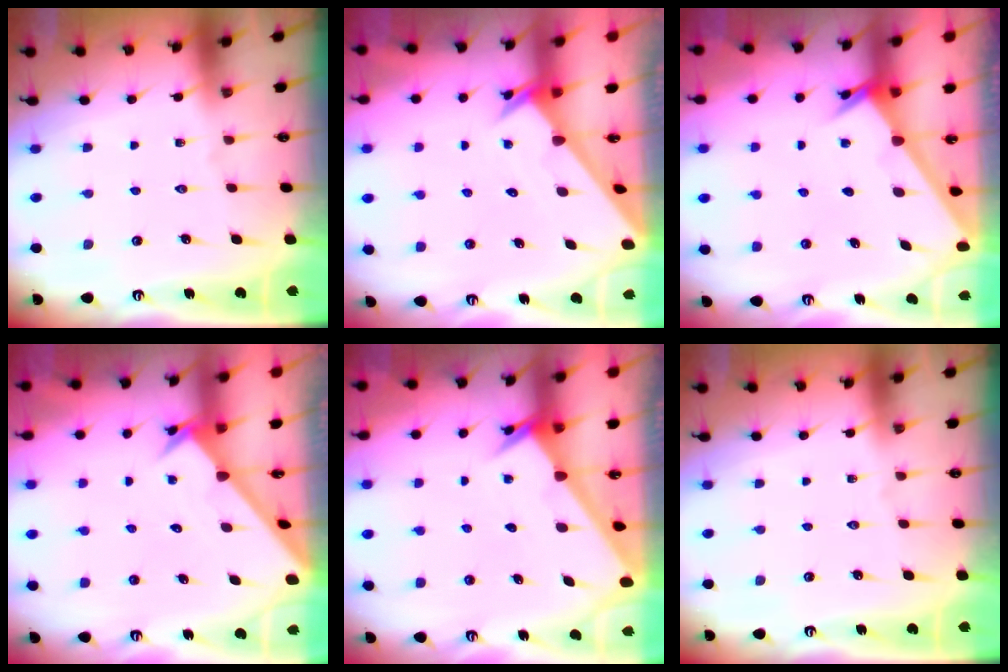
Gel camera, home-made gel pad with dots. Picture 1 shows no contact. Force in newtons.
{"total": 2.0, "press": 2.0, "slide": 0.2}
{"total": 2.4, "press": 2.4, "slide": 0.2}
{"total": 2.5, "press": 2.5, "slide": 0.2}
{"total": 2.0, "press": 2.0, "slide": 0.2}
{"total": 0.0}